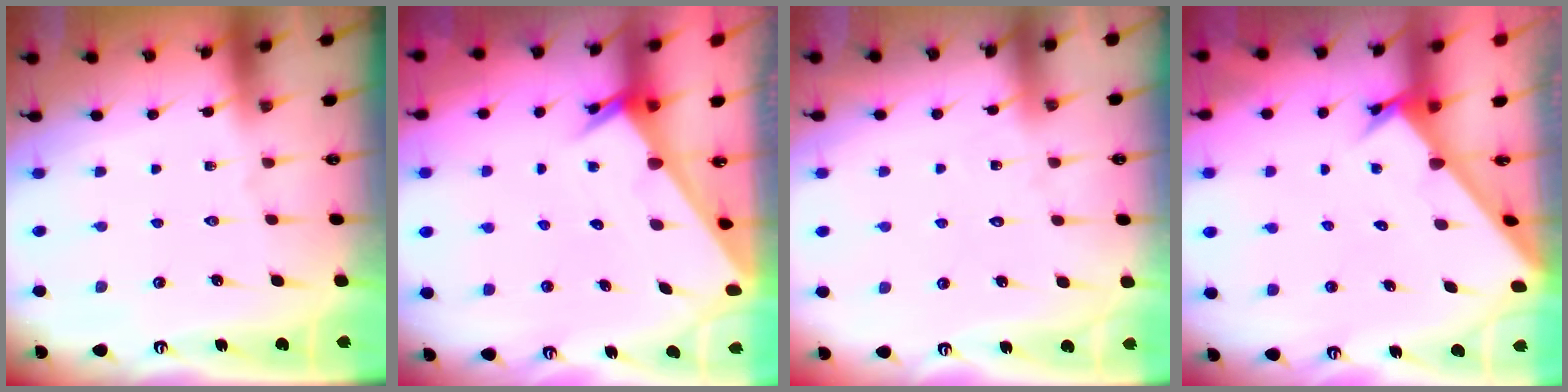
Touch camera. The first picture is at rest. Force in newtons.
{"total": 2.0, "press": 2.0, "slide": 0.0}
{"total": 6.0, "press": 6.0, "slide": 0.6}
{"total": 2.7, "press": 2.7, "slide": 0.3}